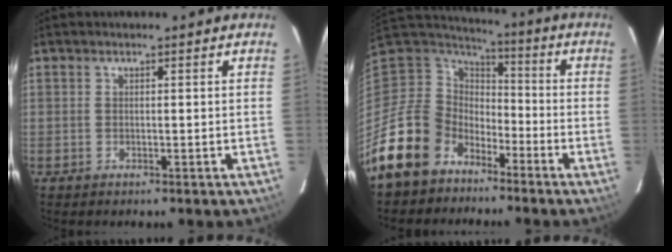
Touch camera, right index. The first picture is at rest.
{"total": 14.0, "force": [-9.3, 10.2, 2.6], "torque": [-0.088, 0.023, -0.167]}